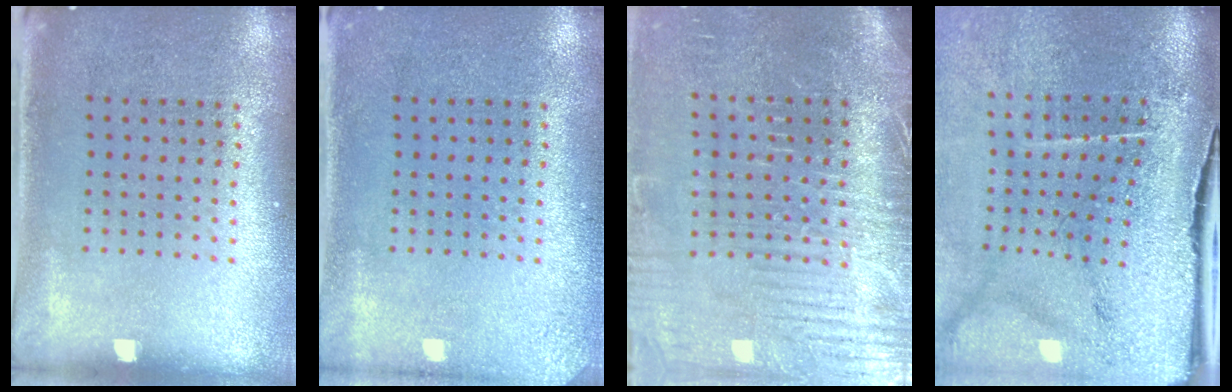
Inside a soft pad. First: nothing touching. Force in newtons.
{"total": 1.6, "press": 1.6, "slide": 0.2}
{"total": 4.2, "press": 3.9, "slide": 1.5}
{"total": 4.6, "press": 3.8, "slide": 2.7}